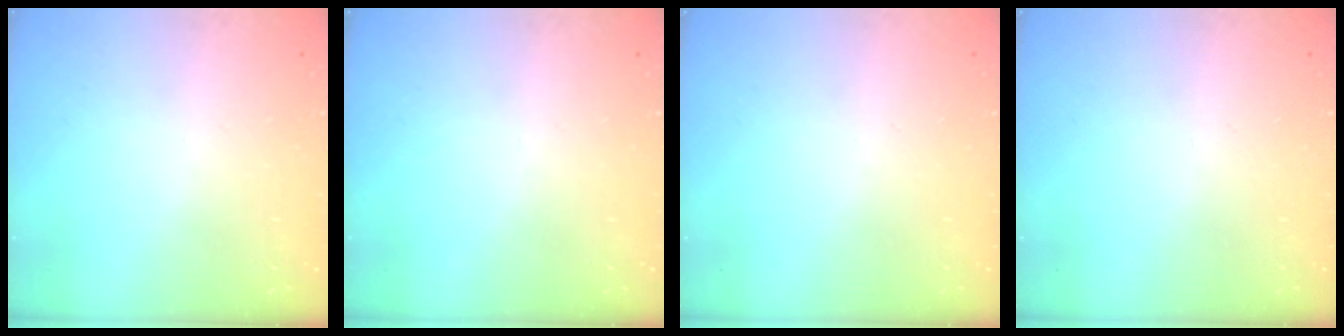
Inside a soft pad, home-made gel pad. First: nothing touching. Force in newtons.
{"total": 0.0}
{"total": 0.0}
{"total": 0.0}